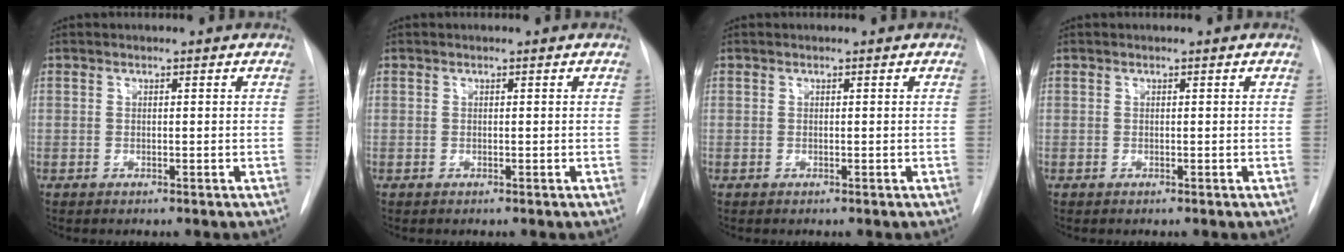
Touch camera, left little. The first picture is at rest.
{"total": 0.0}
{"total": 0.0}
{"total": 0.0}